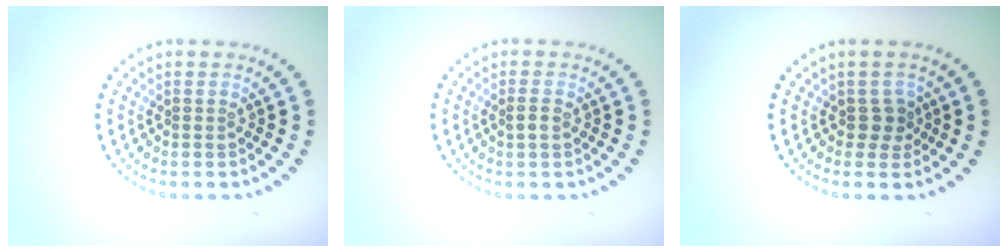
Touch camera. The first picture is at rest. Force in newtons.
{"total": 1.2, "press": 1.1, "slide": 0.4}
{"total": 1.5, "press": 1.3, "slide": 0.9}